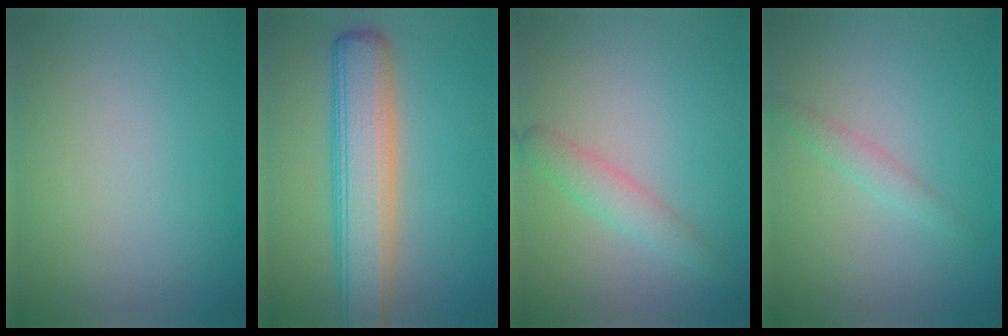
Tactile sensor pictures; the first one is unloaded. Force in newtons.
{"total": 7.3, "press": 7.3, "slide": 0.4}
{"total": 1.7, "press": 1.7, "slide": 0.1}
{"total": 1.4, "press": 1.4, "slide": 0.0}